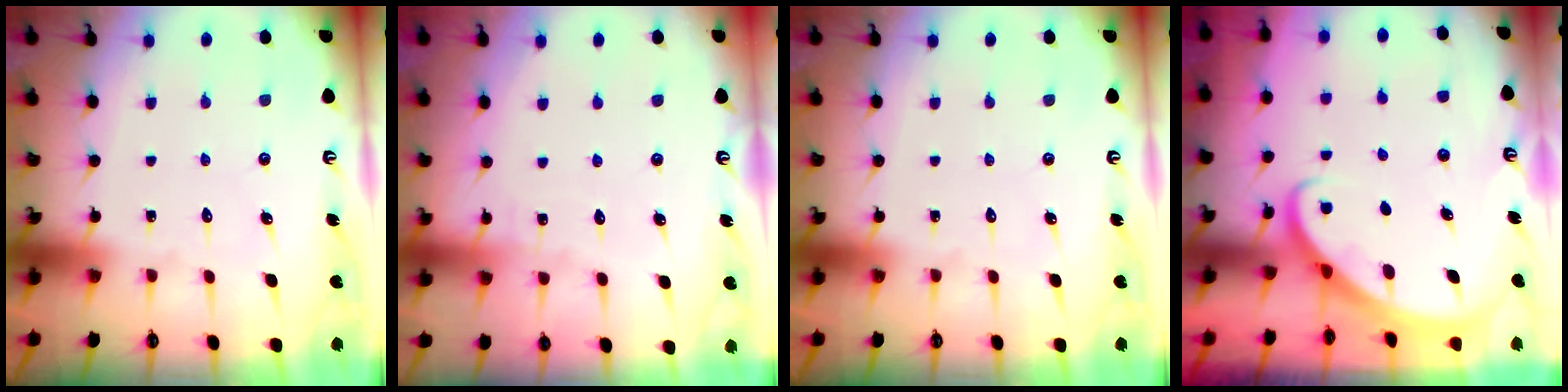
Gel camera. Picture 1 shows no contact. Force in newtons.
{"total": 1.8, "press": 1.8, "slide": 0.2}
{"total": 0.0}
{"total": 2.8, "press": 2.8, "slide": 0.1}